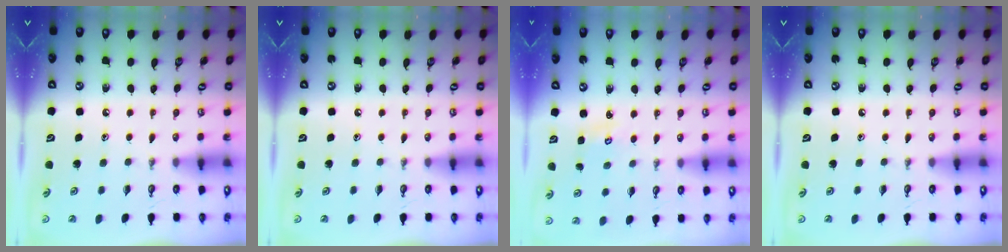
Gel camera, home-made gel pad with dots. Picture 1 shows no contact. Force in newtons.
{"total": 0.0}
{"total": 2.5, "press": 2.5, "slide": 0.2}
{"total": 0.0}